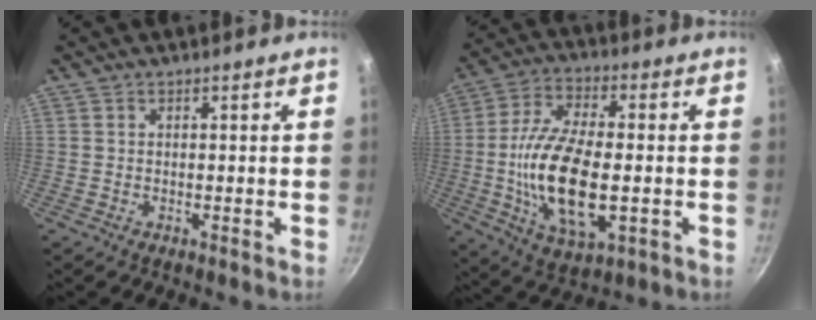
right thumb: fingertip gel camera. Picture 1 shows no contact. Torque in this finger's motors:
{"motor_torque": [-0.13, 2.18, 1.50, 0.48, 0.21]}